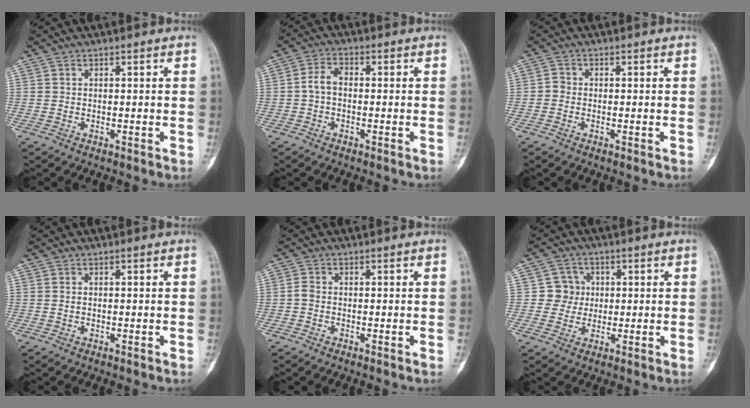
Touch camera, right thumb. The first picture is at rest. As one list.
[{"total": 3.9, "force": [-0.6, 2.5, 2.9], "torque": [-0.051, 0.016, -0.018]}, {"total": 1.5, "force": [-0.5, 1.2, 0.7], "torque": [-0.006, 0.004, -0.015]}, {"total": 0.6, "force": [0.1, 0.4, 0.5], "torque": [-0.011, 0.001, 0.002]}, {"total": 1.5, "force": [-0.4, 1.0, 1.0], "torque": [-0.020, 0.001, -0.014]}, {"total": 5.0, "force": [0.4, 5.0, 0.5], "torque": [0.032, 0.010, 0.001]}]